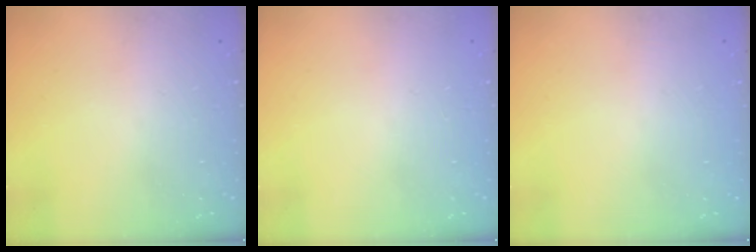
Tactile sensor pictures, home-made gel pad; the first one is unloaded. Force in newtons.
{"total": 0.0}
{"total": 0.0}